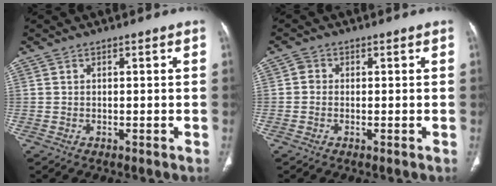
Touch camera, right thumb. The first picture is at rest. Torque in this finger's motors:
{"motor_torque": [-0.21, -0.10, 0.33, 0.11, -0.02]}